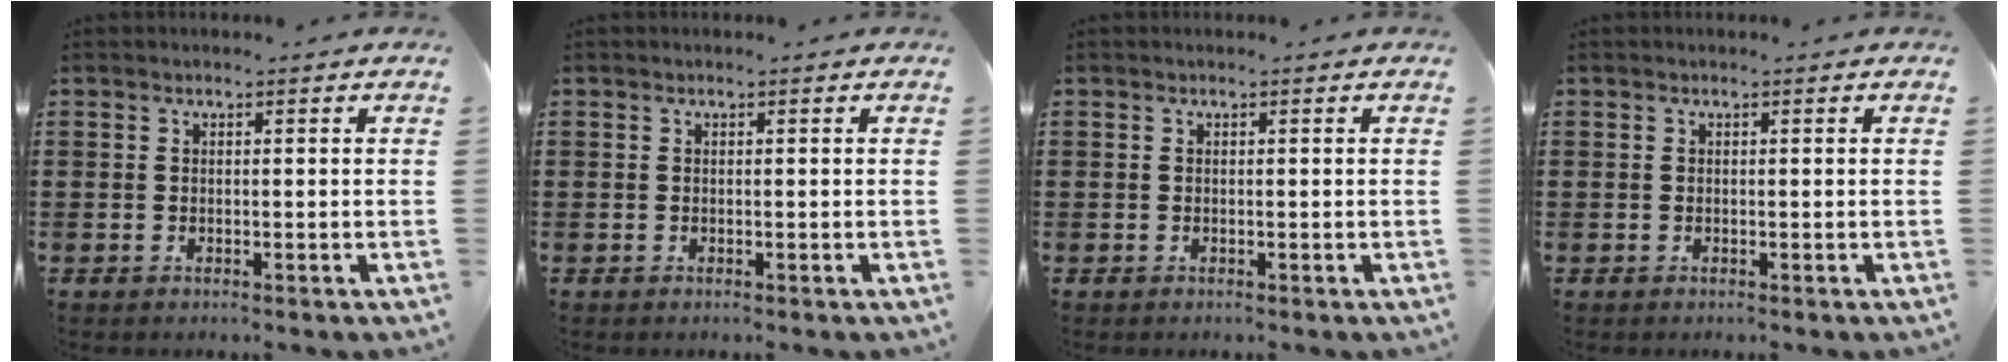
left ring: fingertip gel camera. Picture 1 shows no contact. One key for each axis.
{"total": 0.0}
{"total": 0.0}
{"total": 0.0}